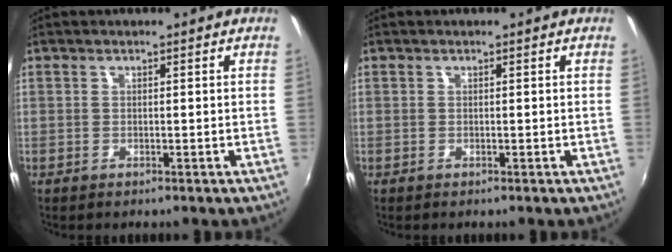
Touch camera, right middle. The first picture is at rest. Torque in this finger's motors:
{"motor_torque": [0.24, -0.21, 0.09, 0.01]}